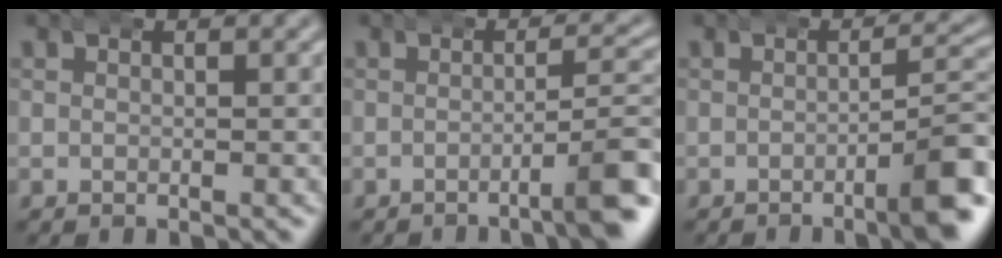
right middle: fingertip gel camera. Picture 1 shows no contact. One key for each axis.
{"total": 4.4, "fx": -1.9, "fy": 0.4, "fz": 3.9, "tx": -0.049, "ty": 0.010, "tz": -0.037}
{"total": 5.2, "fx": -2.2, "fy": 0.9, "fz": 4.7, "tx": -0.055, "ty": 0.010, "tz": -0.042}